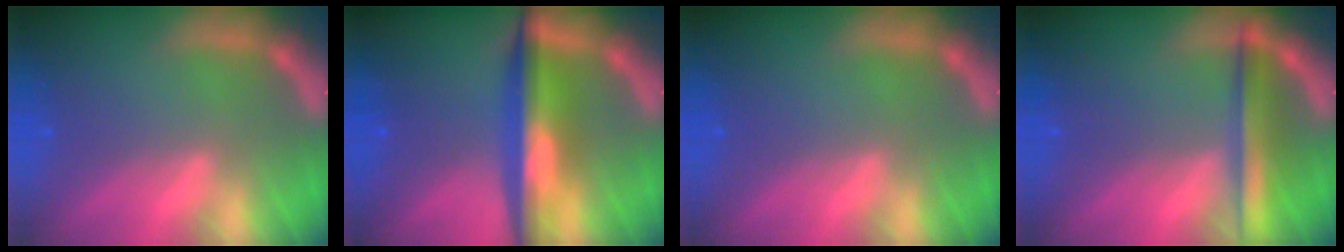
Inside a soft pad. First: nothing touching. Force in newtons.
{"total": 7.1}
{"total": 0.0}
{"total": 4.4}